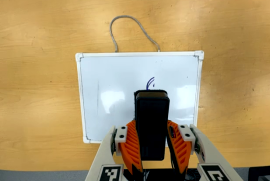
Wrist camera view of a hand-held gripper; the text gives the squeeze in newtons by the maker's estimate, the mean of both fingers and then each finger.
{"total": 8.5, "left": 6.5, "right": 10.6}